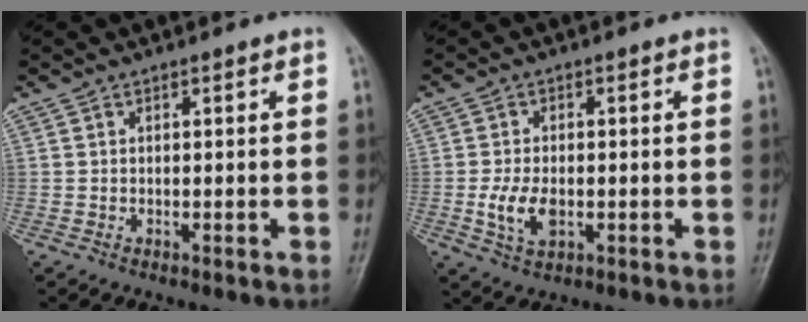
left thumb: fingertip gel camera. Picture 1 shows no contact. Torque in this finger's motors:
{"motor_torque": [-0.13, 0.33, 0.60, -0.21, 0.08]}